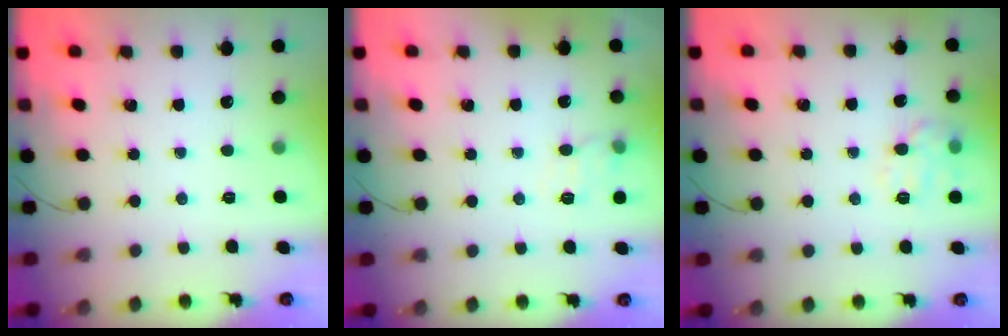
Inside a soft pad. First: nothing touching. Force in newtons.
{"total": 9.3, "press": 9.2, "slide": 1.6}
{"total": 10.2, "press": 10.2, "slide": 0.4}